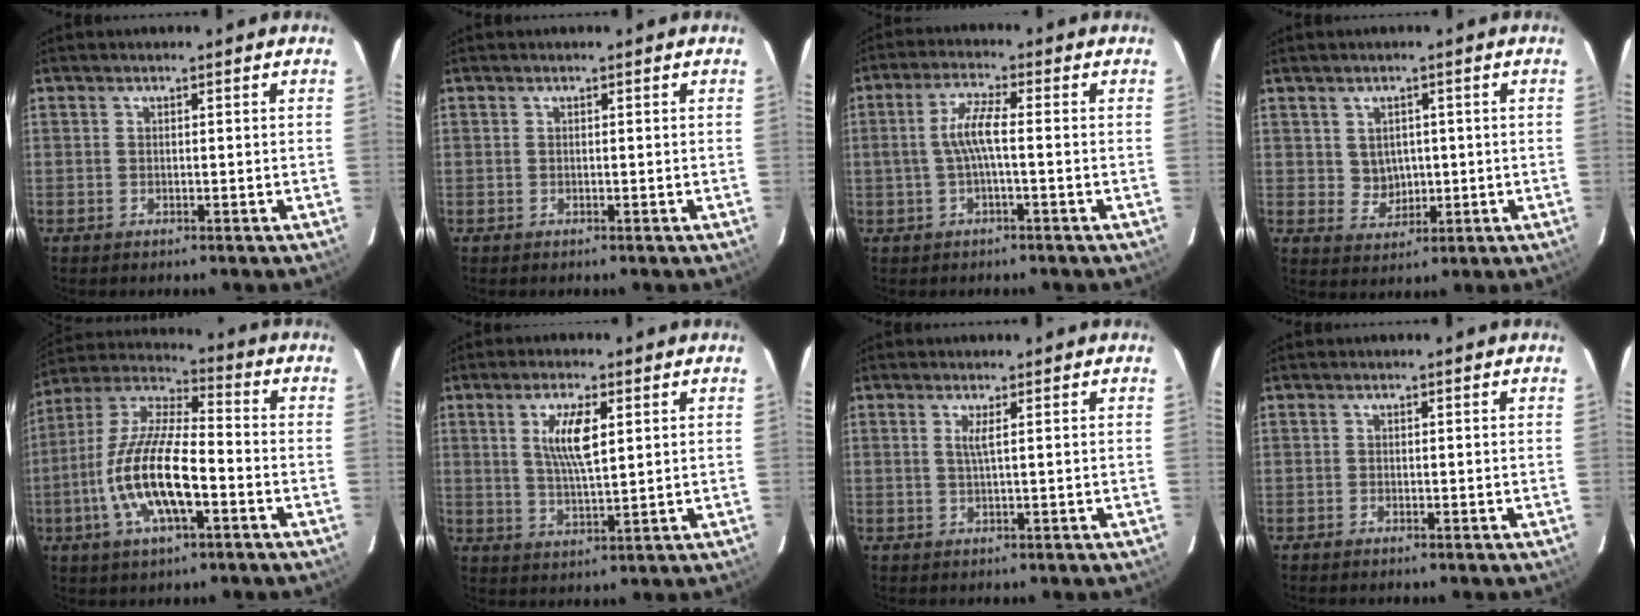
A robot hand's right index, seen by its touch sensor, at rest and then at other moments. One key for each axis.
{"total": 0.0}
{"total": 5.1, "fx": -0.8, "fy": 0.4, "fz": 5.0, "tx": -0.102, "ty": 0.005, "tz": -0.012}
{"total": 4.1, "fx": 0.6, "fy": 3.9, "fz": 1.1, "tx": -0.021, "ty": 0.006, "tz": 0.024}
{"total": 16.1, "fx": -5.1, "fy": 5.4, "fz": 14.3, "tx": -0.293, "ty": -0.008, "tz": -0.100}
{"total": 7.3, "fx": 2.3, "fy": 2.1, "fz": 6.6, "tx": -0.121, "ty": 0.000, "tz": 0.045}
{"total": 1.6, "fx": 0.5, "fy": -0.4, "fz": 1.5, "tx": -0.027, "ty": -0.002, "tz": 0.009}
{"total": 0.0}